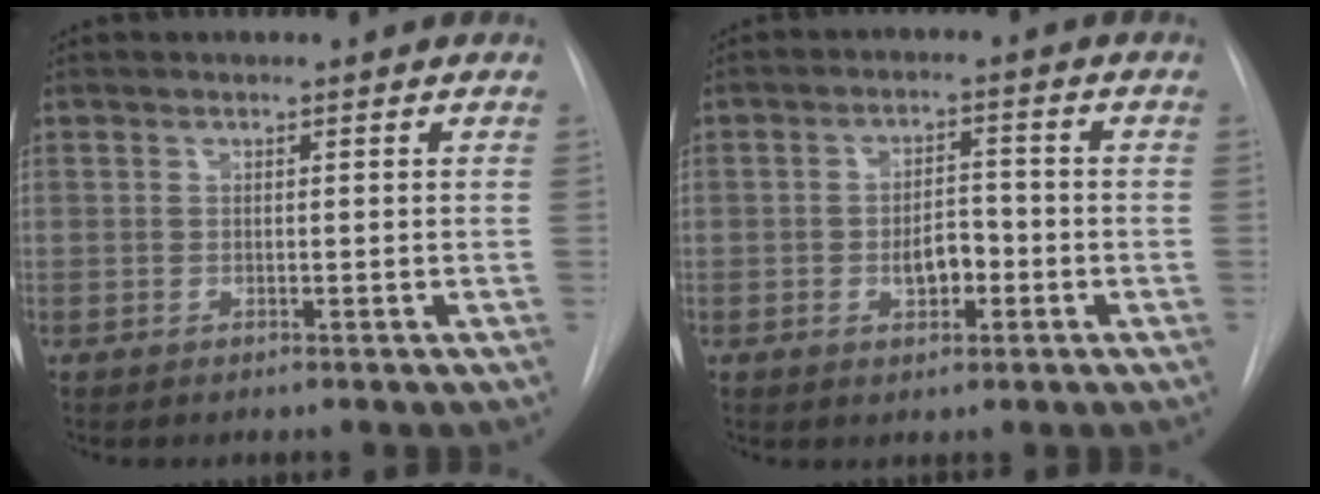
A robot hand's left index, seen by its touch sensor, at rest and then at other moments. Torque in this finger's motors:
{"motor_torque": [0.09, 0.05, 0.11, 0.06]}